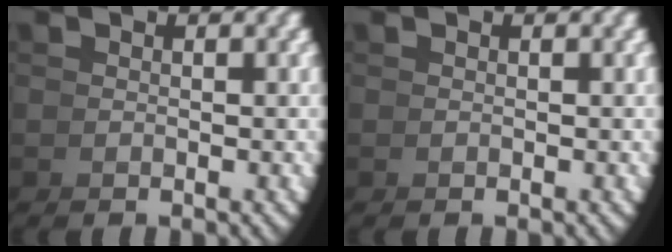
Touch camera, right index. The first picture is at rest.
{"total": 0.0}